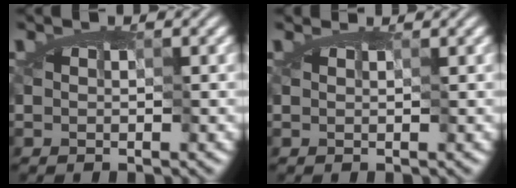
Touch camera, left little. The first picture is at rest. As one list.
[{"total": 0.6, "force": [0.5, 0.0, -0.2], "torque": [-0.004, -0.006, 0.017]}]